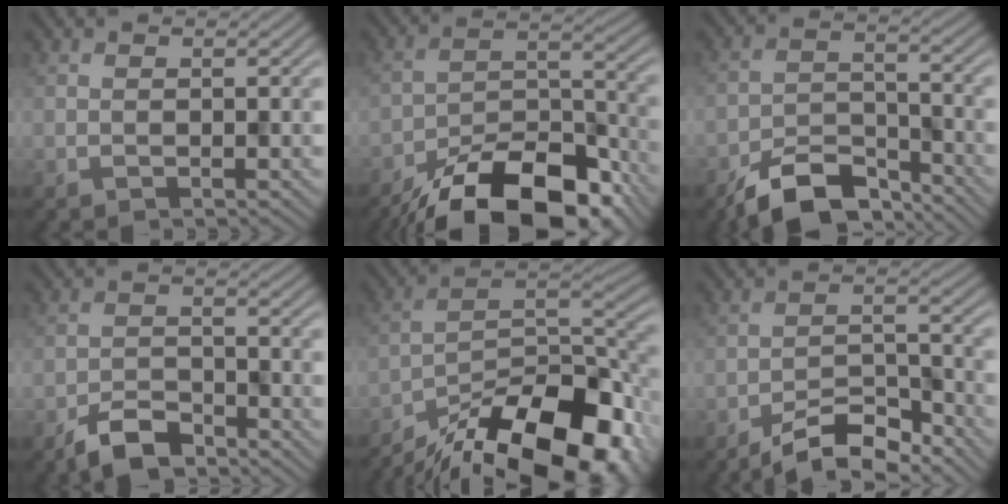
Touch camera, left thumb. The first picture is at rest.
{"total": 16.9, "force": [-12.9, 6.9, 8.6], "torque": [-0.154, -0.026, -0.196]}
{"total": 8.8, "force": [-6.9, 3.5, 4.1], "torque": [-0.070, -0.006, -0.137]}
{"total": 5.1, "force": [-4.0, 2.0, 2.4], "torque": [-0.041, -0.001, -0.083]}
{"total": 18.7, "force": [-13.5, 6.8, 10.9], "torque": [-0.196, -0.033, -0.210]}
{"total": 7.6, "force": [-6.3, 2.0, 3.9], "torque": [-0.067, 0.005, -0.118]}